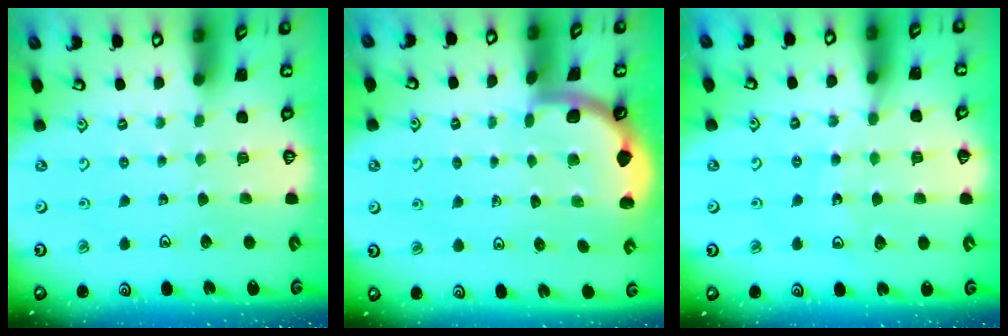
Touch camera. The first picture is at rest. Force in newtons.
{"total": 1.9, "press": 1.9, "slide": 0.0}
{"total": 10.0, "press": 9.6, "slide": 2.9}